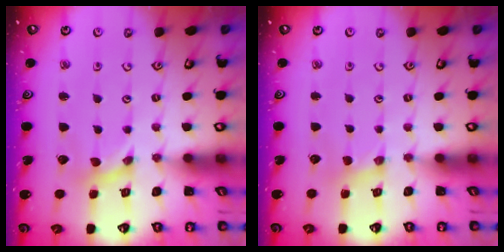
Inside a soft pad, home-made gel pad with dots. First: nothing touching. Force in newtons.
{"total": 2.0, "press": 2.0, "slide": 0.3}